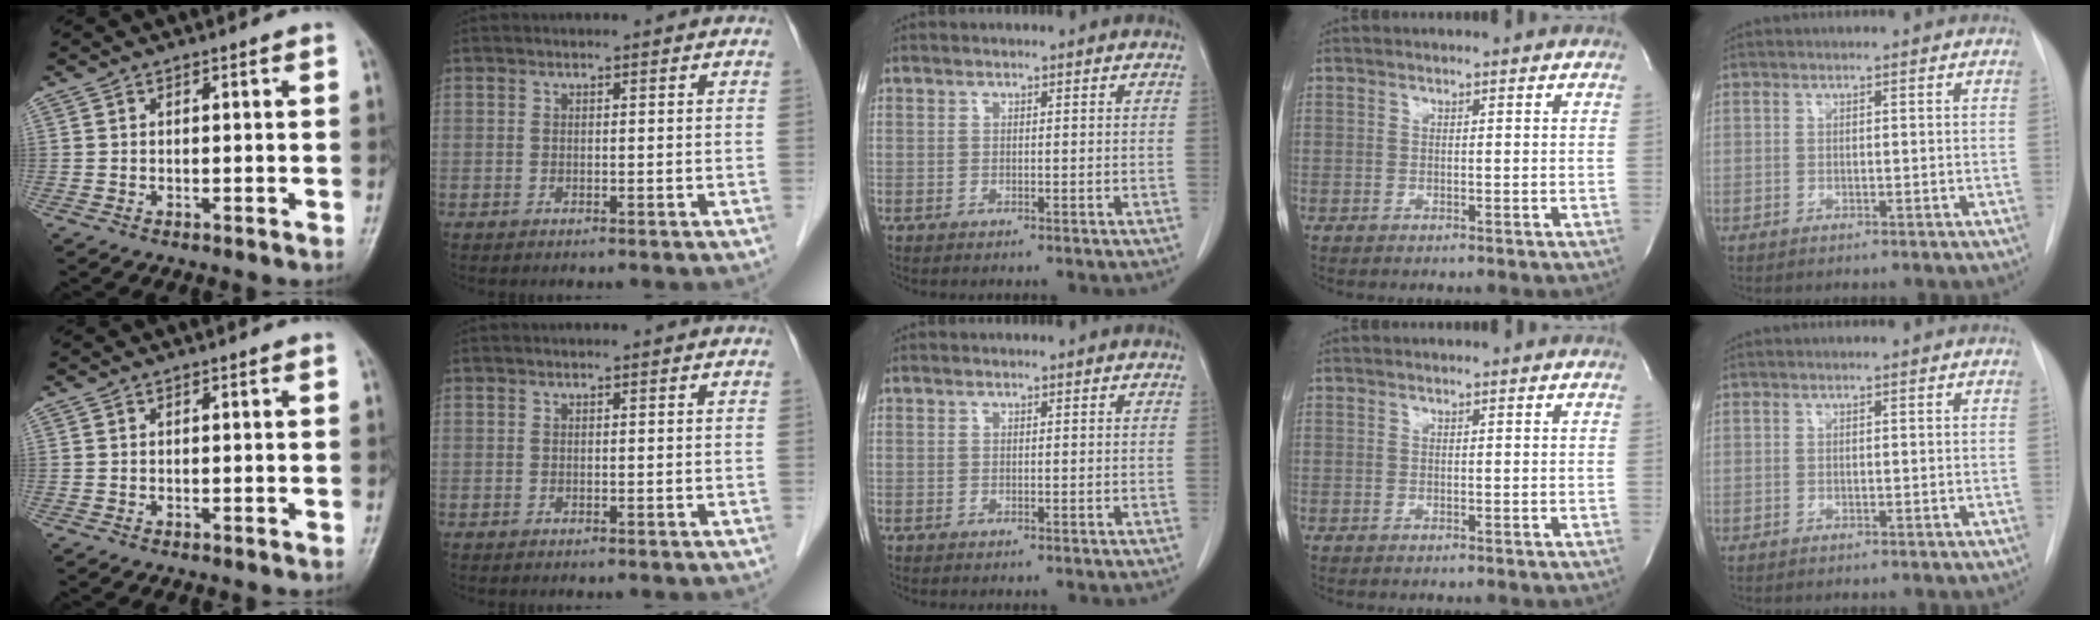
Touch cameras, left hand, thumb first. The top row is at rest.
{}